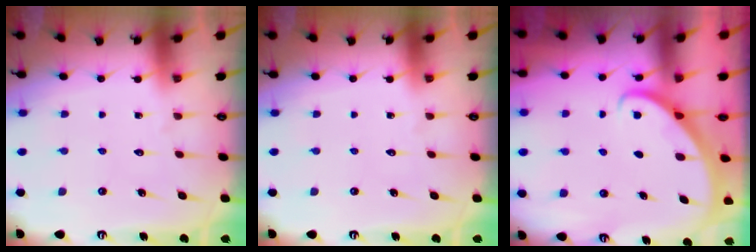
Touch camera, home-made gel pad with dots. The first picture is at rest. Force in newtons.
{"total": 0.0}
{"total": 2.8, "press": 2.8, "slide": 0.2}